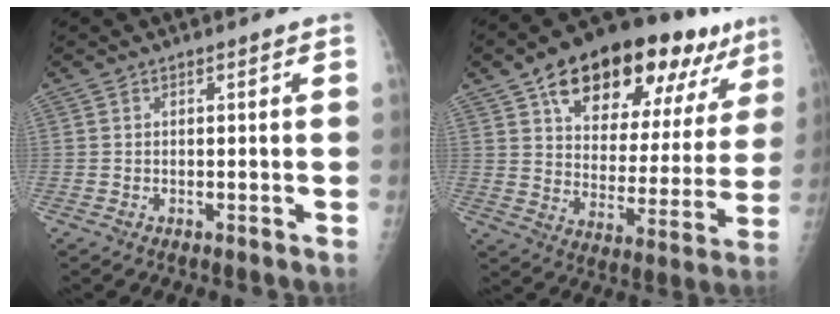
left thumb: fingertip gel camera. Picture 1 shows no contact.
{"total": 25.9, "force": [15.8, 12.0, 16.6], "torque": [-0.202, -0.023, 0.237]}